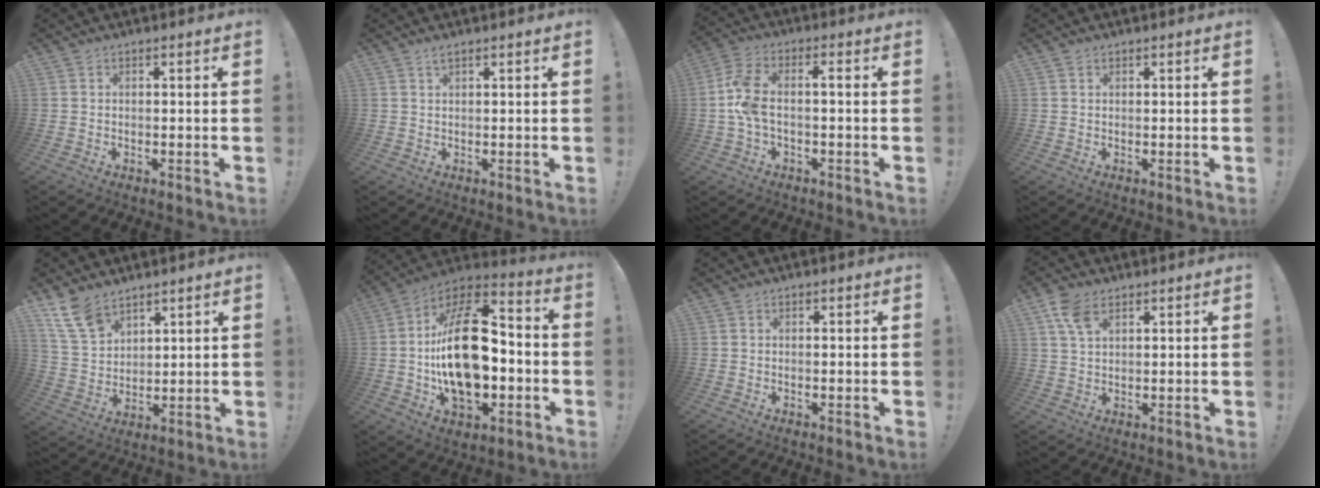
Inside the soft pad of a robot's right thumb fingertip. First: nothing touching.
{"total": 1.2, "force": [0.7, 0.2, 0.9], "torque": [-0.020, 0.000, 0.014]}
{"total": 8.1, "force": [-0.9, 3.7, 7.1], "torque": [-0.149, 0.003, -0.018]}
{"total": 0.8, "force": [0.6, 0.5, 0.1], "torque": [0.002, -0.003, 0.011]}
{"total": 11.3, "force": [8.1, 6.4, 4.6], "torque": [-0.086, -0.046, 0.161]}
{"total": 26.7, "force": [-2.1, 15.0, 21.9], "torque": [-0.391, 0.020, -0.030]}
{"total": 0.0}
{"total": 7.0, "force": [3.8, 3.9, 4.4], "torque": [-0.073, -0.011, 0.075]}